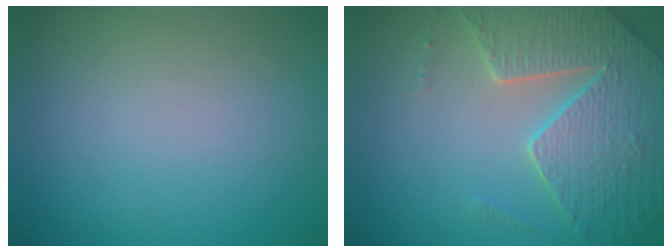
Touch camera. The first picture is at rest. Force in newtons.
{"total": 5.2, "press": 5.0, "slide": 1.4}